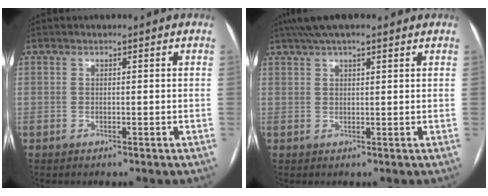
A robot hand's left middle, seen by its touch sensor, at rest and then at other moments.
{"total": 7.5, "force": [5.7, 1.5, 4.6], "torque": [-0.077, 0.044, 0.093]}